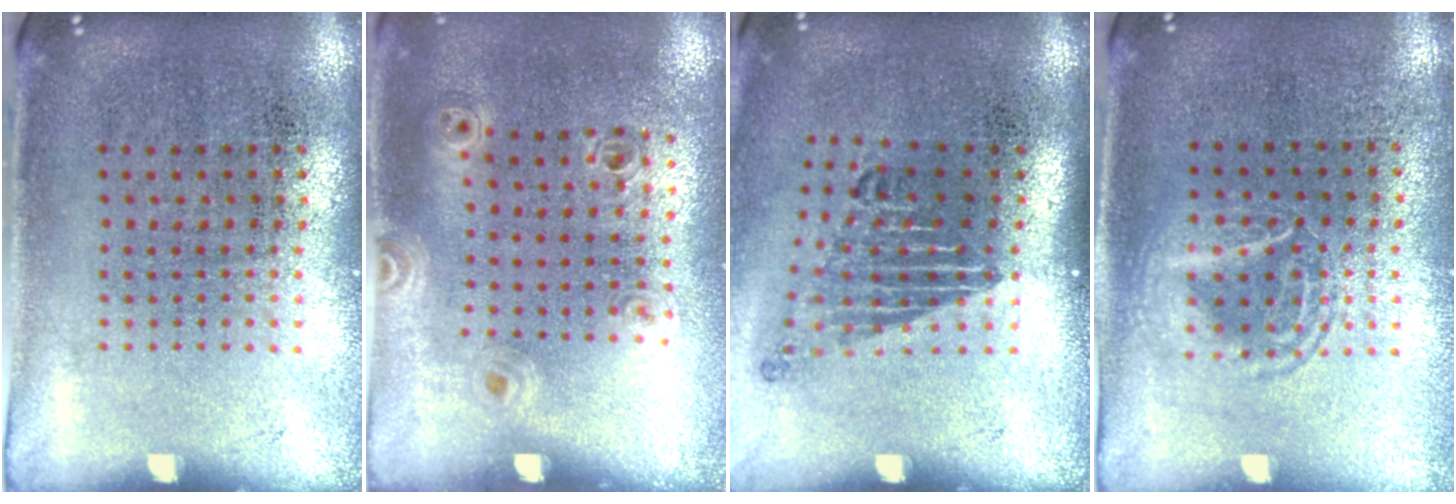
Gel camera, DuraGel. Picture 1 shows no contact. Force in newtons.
{"total": 0.9, "press": 0.8, "slide": 0.3}
{"total": 1.8, "press": 1.3, "slide": 1.3}
{"total": 1.2, "press": 1.1, "slide": 0.2}